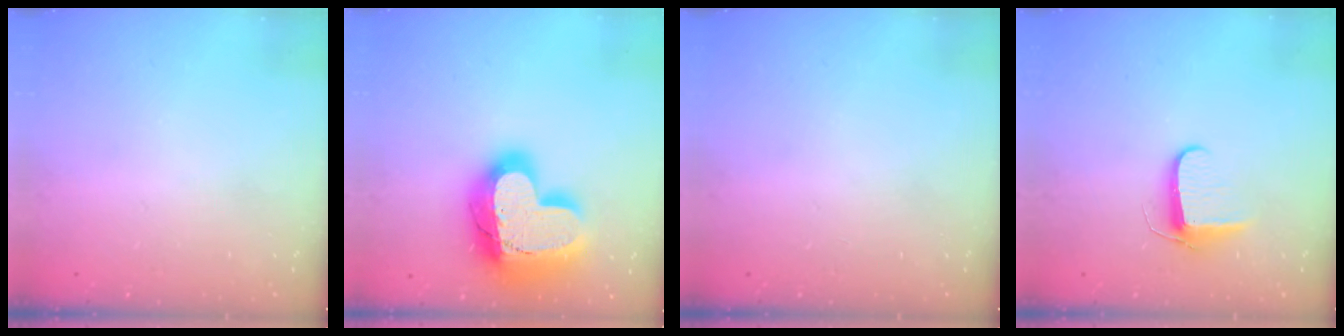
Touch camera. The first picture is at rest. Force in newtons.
{"total": 25.8, "press": 25.7, "slide": 1.9}
{"total": 0.0}
{"total": 7.8, "press": 7.7, "slide": 1.1}